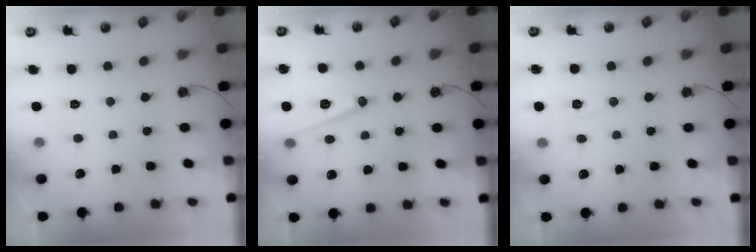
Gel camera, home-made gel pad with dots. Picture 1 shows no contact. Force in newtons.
{"total": 12.7, "press": 12.2, "slide": 3.4}
{"total": 3.1, "press": 2.0, "slide": 2.4}